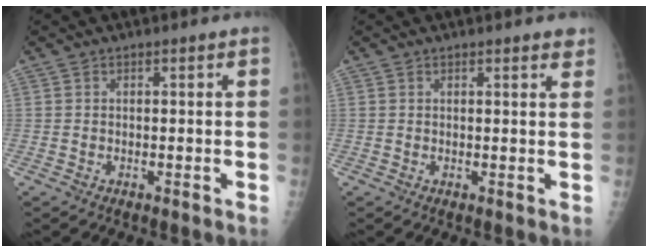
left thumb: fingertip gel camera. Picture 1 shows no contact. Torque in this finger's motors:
{"motor_torque": [0.40, -0.04, 0.15, 0.04, 0.04]}